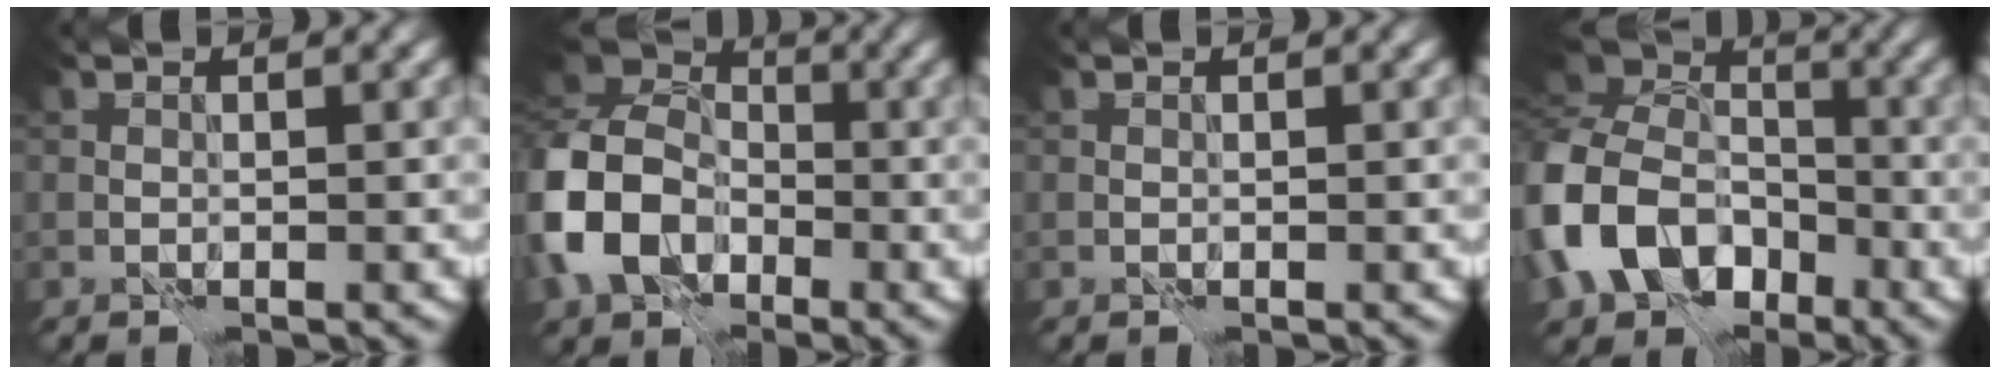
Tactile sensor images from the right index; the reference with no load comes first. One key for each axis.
{"total": 9.7, "fx": -2.5, "fy": 7.7, "fz": 5.2, "tx": -0.129, "ty": -0.015, "tz": -0.055}
{"total": 0.0}
{"total": 11.3, "fx": -3.9, "fy": 9.0, "fz": 5.6, "tx": -0.143, "ty": -0.022, "tz": -0.080}